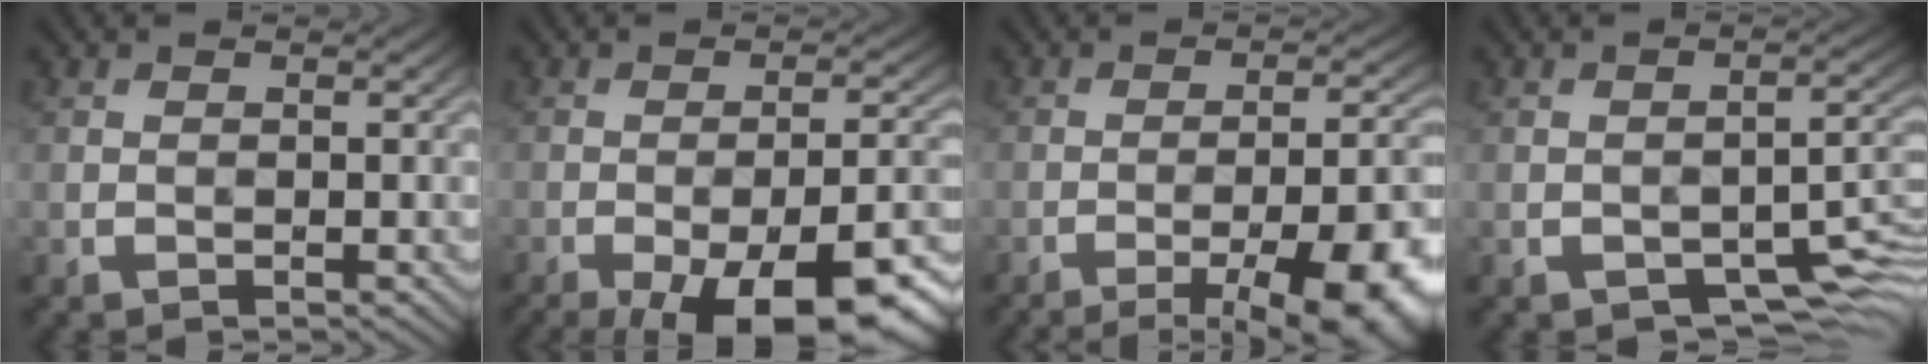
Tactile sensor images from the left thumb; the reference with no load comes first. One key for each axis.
{"total": 17.9, "fx": -10.6, "fy": 6.6, "fz": 12.7, "tx": -0.163, "ty": -0.015, "tz": -0.140}
{"total": 15.0, "fx": -8.1, "fy": 4.3, "fz": 11.9, "tx": -0.129, "ty": 0.011, "tz": -0.111}
{"total": 7.1, "fx": -3.8, "fy": 3.2, "fz": 5.0, "tx": -0.062, "ty": -0.011, "tz": -0.053}